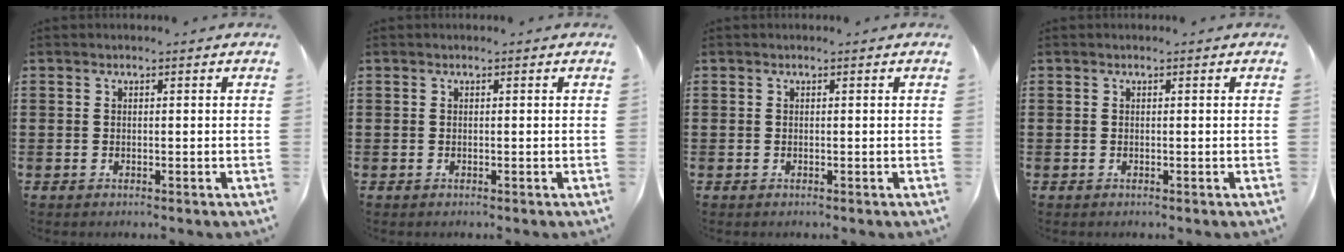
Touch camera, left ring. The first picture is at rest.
{"total": 0.0}
{"total": 0.0}
{"total": 0.0}